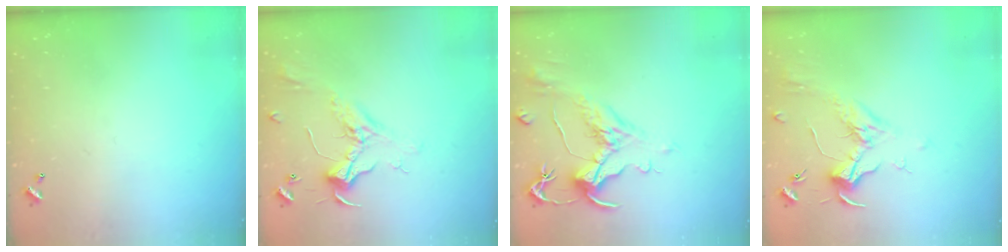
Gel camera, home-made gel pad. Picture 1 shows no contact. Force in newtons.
{"total": 2.5, "press": 2.3, "slide": 0.8}
{"total": 1.6, "press": 0.7, "slide": 1.5}
{"total": 1.8, "press": 1.6, "slide": 0.7}